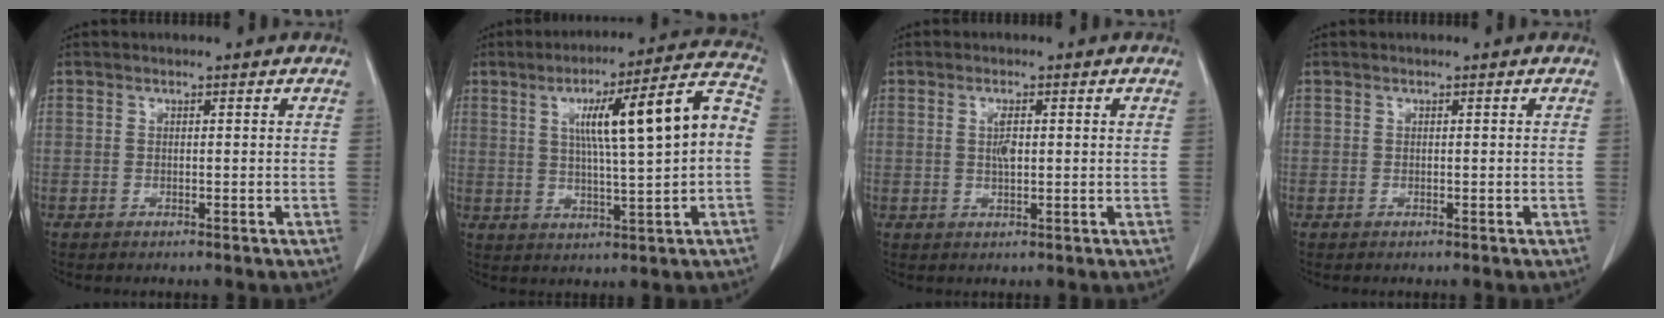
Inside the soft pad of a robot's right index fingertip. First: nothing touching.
{"total": 14.6, "force": [1.5, 1.1, 14.5], "torque": [-0.214, 0.034, 0.025]}
{"total": 2.7, "force": [0.5, 0.7, 2.6], "torque": [-0.051, 0.007, 0.011]}
{"total": 0.0}